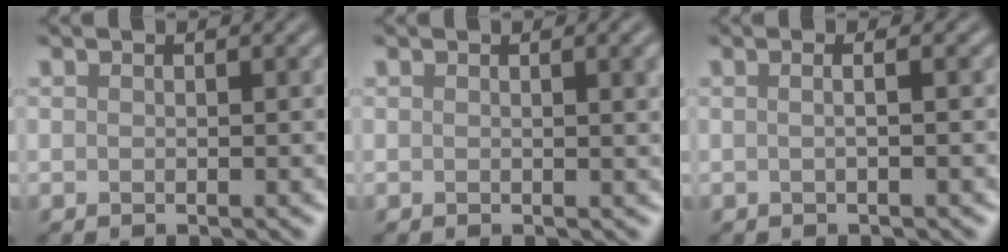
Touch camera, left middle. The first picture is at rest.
{"total": 2.6, "force": [0.7, 0.8, 2.4], "torque": [-0.019, 0.006, 0.007]}
{"total": 2.6, "force": [0.6, 1.3, 2.1], "torque": [-0.007, 0.007, -0.023]}